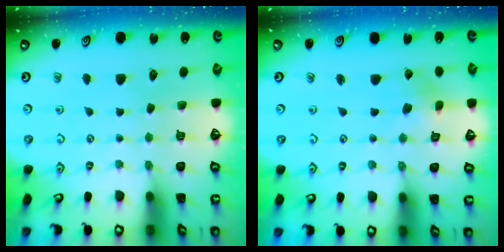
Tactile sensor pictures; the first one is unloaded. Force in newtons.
{"total": 2.3, "press": 2.3, "slide": 0.3}